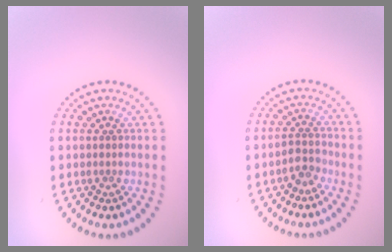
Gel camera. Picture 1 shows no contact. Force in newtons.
{"total": 1.8, "press": 1.4, "slide": 1.2}